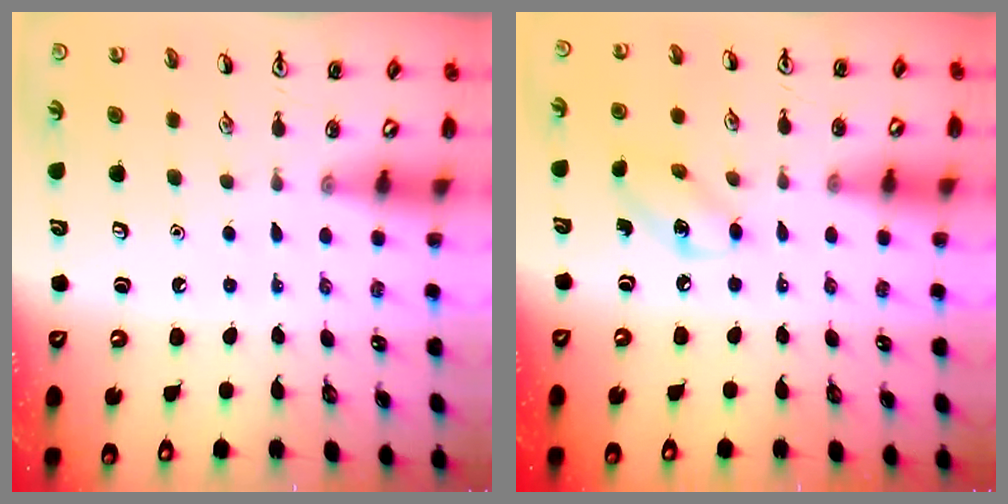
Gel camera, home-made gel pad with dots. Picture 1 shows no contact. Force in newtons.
{"total": 5.7, "press": 5.6, "slide": 0.6}